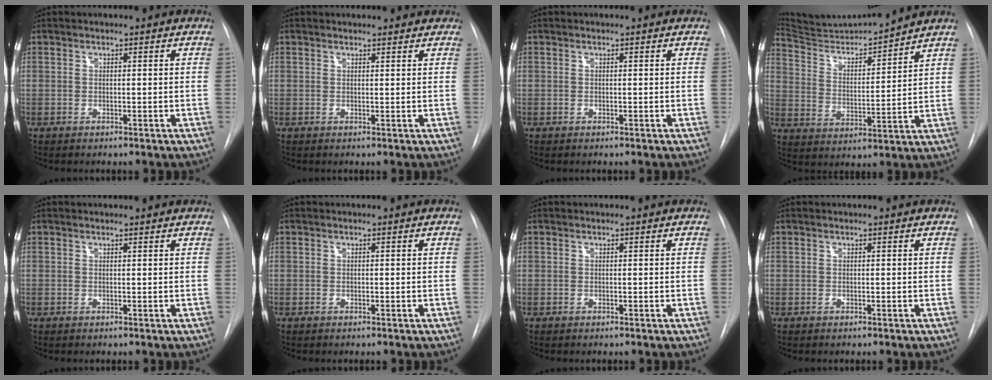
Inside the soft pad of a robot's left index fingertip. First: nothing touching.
{"total": 3.9, "force": [3.7, 1.2, 0.7], "torque": [-0.002, 0.006, 0.030]}
{"total": 0.6, "force": [-0.6, -0.1, -0.1], "torque": [0.002, -0.005, -0.011]}
{"total": 11.8, "force": [11.5, -1.0, 2.6], "torque": [-0.052, -0.006, 0.206]}
{"total": 1.4, "force": [1.4, 0.2, 0.0], "torque": [-0.007, 0.006, 0.010]}
{"total": 0.0}
{"total": 0.0}
{"total": 0.0}